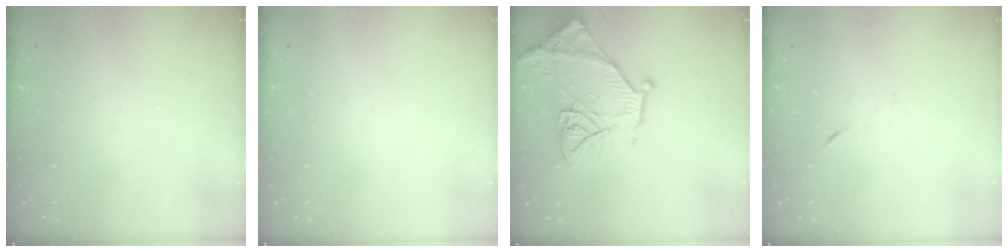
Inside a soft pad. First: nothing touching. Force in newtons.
{"total": 1.6, "press": 1.6, "slide": 0.1}
{"total": 14.6, "press": 14.6, "slide": 1.0}
{"total": 4.0, "press": 3.9, "slide": 0.8}